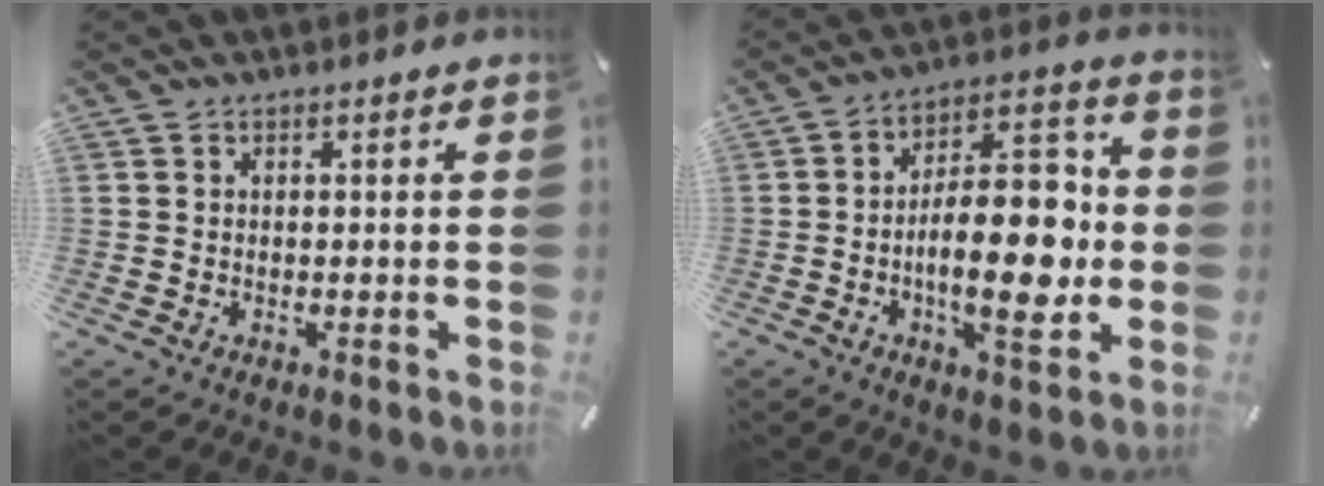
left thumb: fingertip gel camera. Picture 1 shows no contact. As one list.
[{"total": 18.9, "force": [-2.6, 8.7, 16.5], "torque": [-0.252, -0.001, -0.046]}]